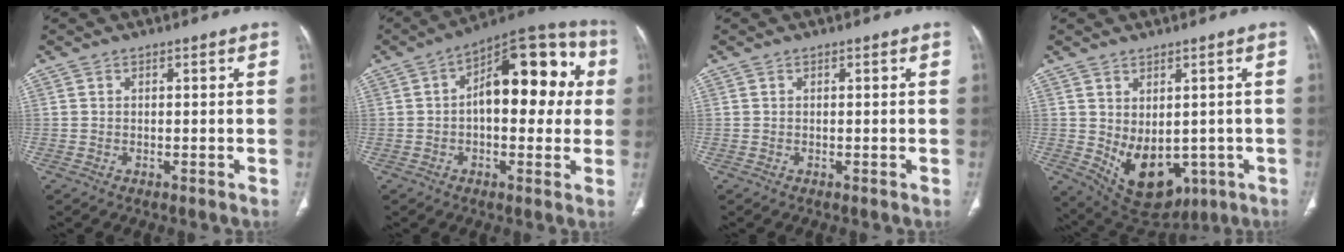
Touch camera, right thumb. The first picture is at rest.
{"total": 18.8, "force": [2.5, 9.5, 16.0], "torque": [-0.177, 0.037, 0.027]}
{"total": 0.0}
{"total": 12.5, "force": [-2.3, 8.4, 9.0], "torque": [-0.113, -0.004, 0.001]}